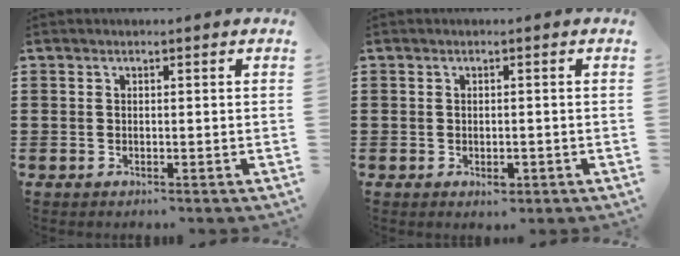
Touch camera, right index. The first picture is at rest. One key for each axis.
{"total": 1.7, "fx": -0.7, "fy": 0.9, "fz": 1.3, "tx": -0.026, "ty": 0.000, "tz": -0.012}